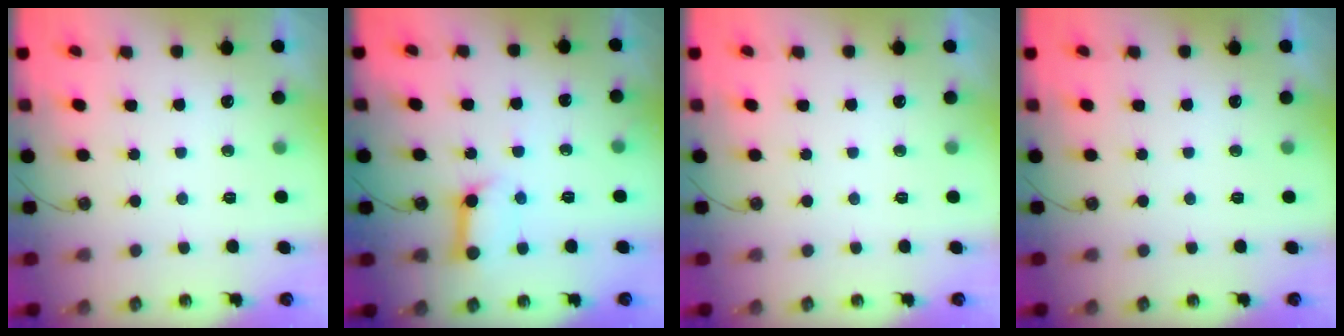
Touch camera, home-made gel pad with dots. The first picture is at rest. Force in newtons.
{"total": 10.3, "press": 10.2, "slide": 1.1}
{"total": 0.0}
{"total": 0.0}